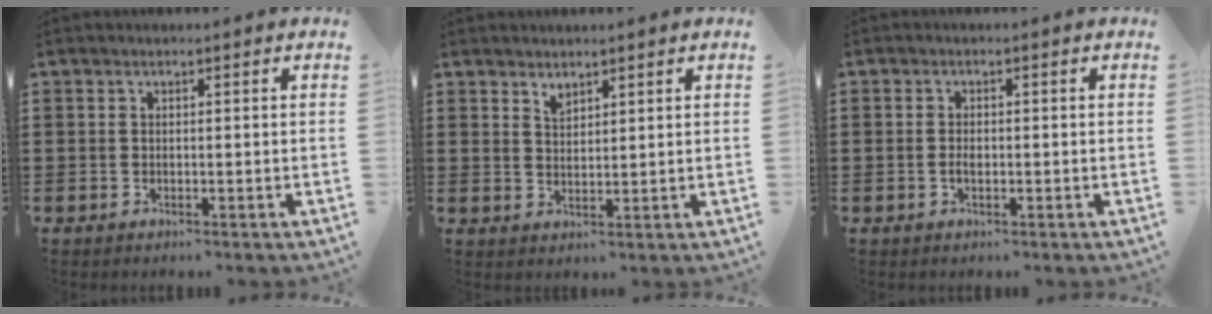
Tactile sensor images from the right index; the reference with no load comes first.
{"total": 2.0, "force": [1.7, 0.8, 0.5], "torque": [-0.013, 0.002, 0.033]}
{"total": 1.3, "force": [-0.4, 0.7, 1.1], "torque": [-0.021, 0.002, -0.008]}